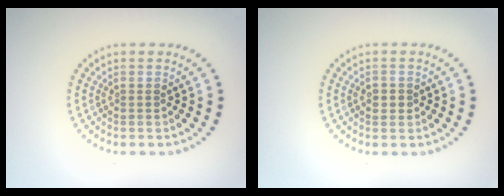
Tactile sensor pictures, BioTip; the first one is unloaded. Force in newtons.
{"total": 1.2, "press": 1.2, "slide": 0.2}